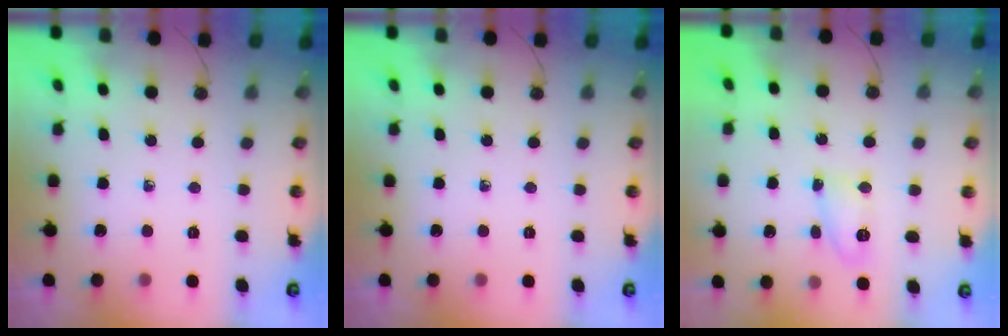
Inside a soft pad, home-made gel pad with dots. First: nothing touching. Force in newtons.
{"total": 0.0}
{"total": 21.4, "press": 9.1, "slide": 19.4}